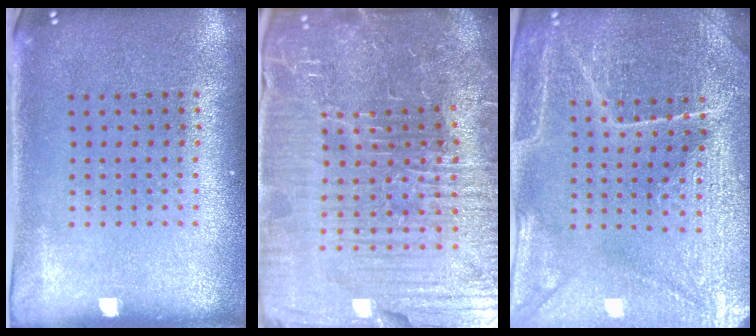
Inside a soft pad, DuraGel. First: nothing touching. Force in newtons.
{"total": 7.4, "press": 6.6, "slide": 3.4}
{"total": 4.3, "press": 4.2, "slide": 1.1}